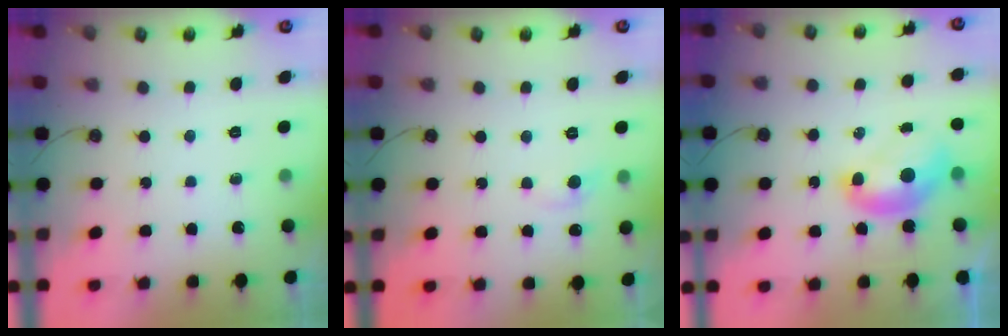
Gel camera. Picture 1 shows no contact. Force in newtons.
{"total": 1.3, "press": 1.0, "slide": 0.8}
{"total": 2.0, "press": 2.0, "slide": 0.4}